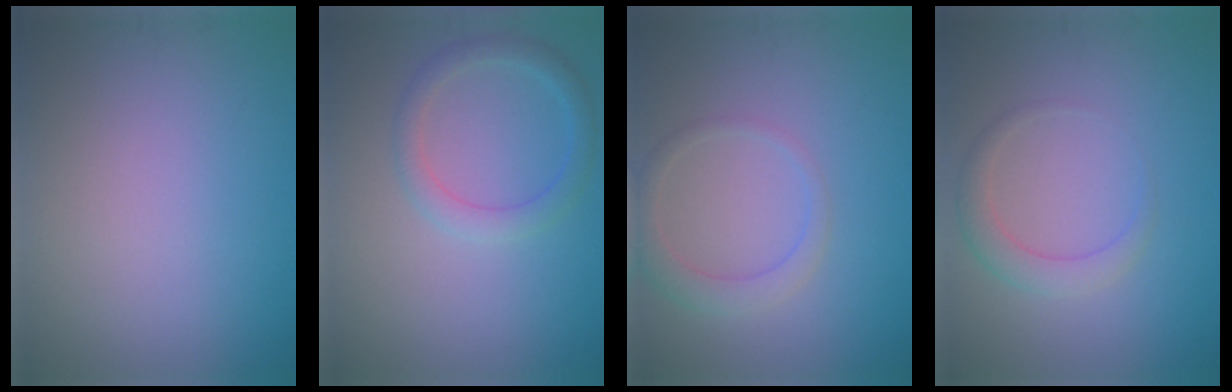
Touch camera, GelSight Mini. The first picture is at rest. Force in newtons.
{"total": 2.4, "press": 2.4, "slide": 0.1}
{"total": 2.4, "press": 2.4, "slide": 0.2}
{"total": 2.3, "press": 2.3, "slide": 0.1}